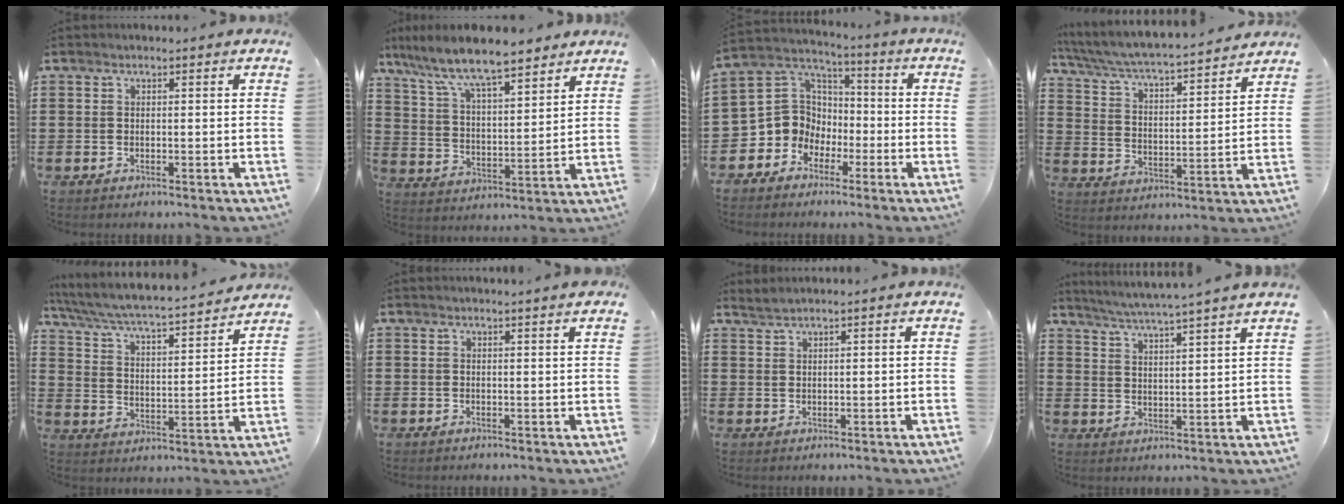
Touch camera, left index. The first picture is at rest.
{"total": 8.6, "force": [7.5, 1.3, 4.1], "torque": [-0.110, -0.035, 0.128]}
{"total": 8.4, "force": [-2.4, 7.8, 2.1], "torque": [-0.093, -0.002, -0.049]}
{"total": 5.0, "force": [4.7, 0.0, 1.6], "torque": [-0.056, -0.039, 0.072]}
{"total": 4.8, "force": [4.4, 0.0, 1.8], "torque": [-0.059, -0.041, 0.064]}
{"total": 1.1, "force": [1.0, -0.3, 0.5], "torque": [-0.009, -0.001, 0.018]}
{"total": 1.4, "force": [1.2, -0.2, 0.5], "torque": [-0.012, 0.000, 0.025]}
{"total": 4.2, "force": [3.8, -1.1, 1.4], "torque": [-0.042, -0.028, 0.064]}